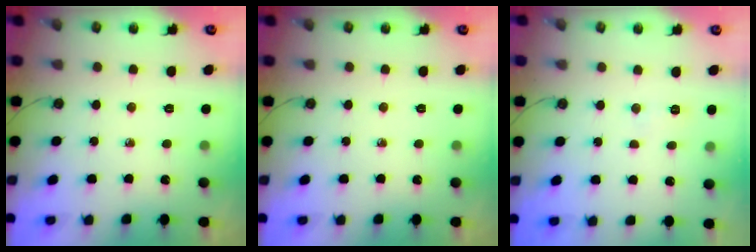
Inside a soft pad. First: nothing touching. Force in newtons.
{"total": 0.0}
{"total": 8.5, "press": 5.0, "slide": 6.9}